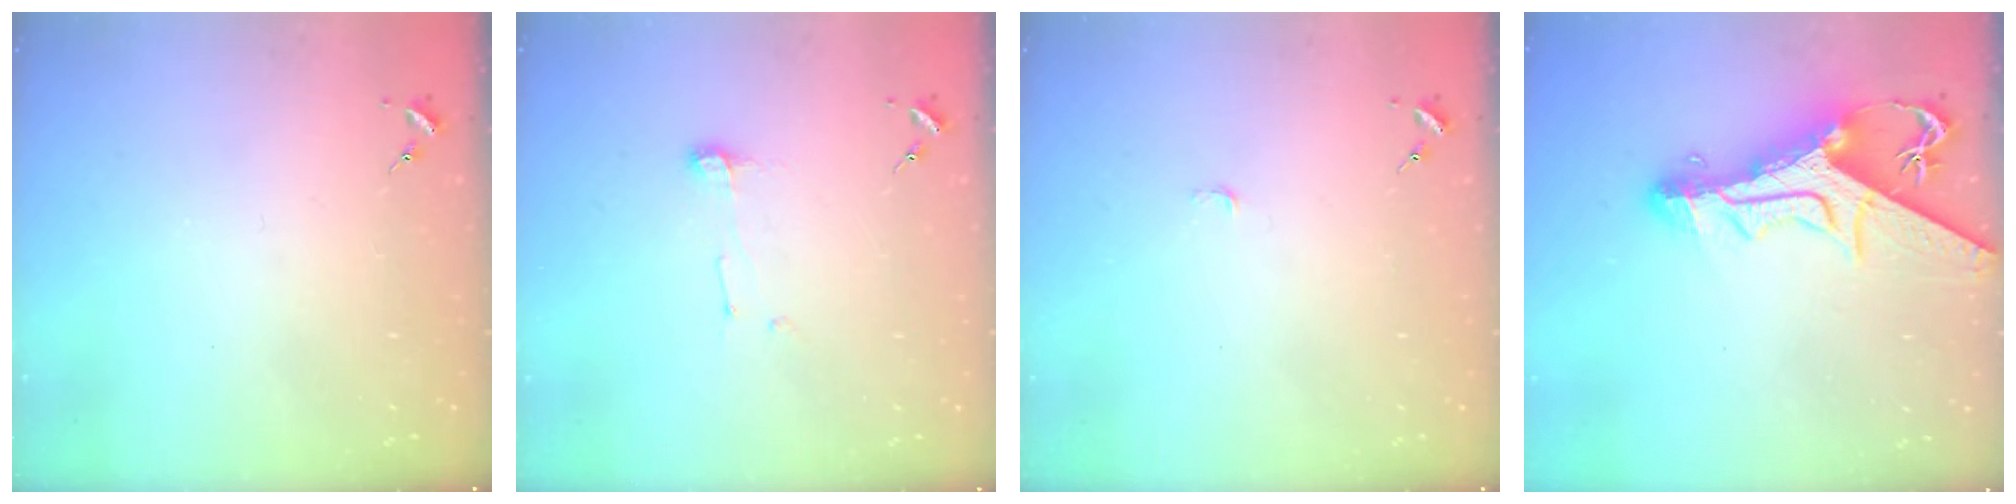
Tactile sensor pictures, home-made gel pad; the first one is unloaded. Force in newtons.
{"total": 4.7, "press": 4.6, "slide": 0.5}
{"total": 3.0, "press": 3.0, "slide": 0.3}
{"total": 17.6, "press": 17.5, "slide": 1.7}